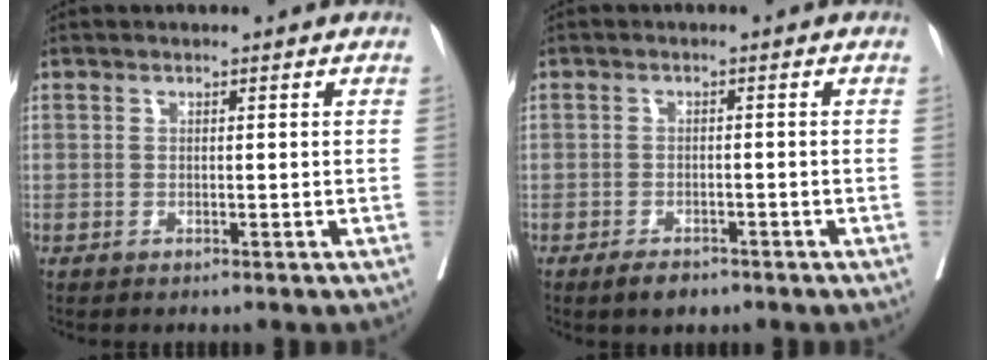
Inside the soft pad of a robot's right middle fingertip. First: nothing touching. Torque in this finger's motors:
{"motor_torque": [0.40, -0.38, 0.15, 0.01]}